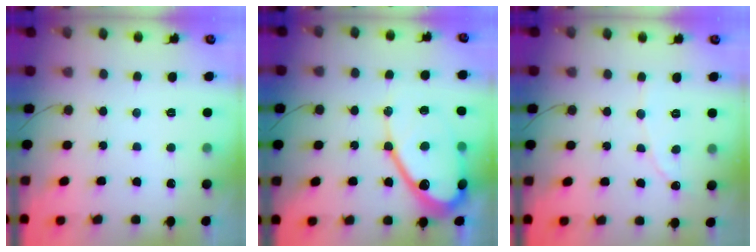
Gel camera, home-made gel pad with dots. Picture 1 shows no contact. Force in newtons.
{"total": 17.5, "press": 17.4, "slide": 1.8}
{"total": 2.2, "press": 2.2, "slide": 0.2}